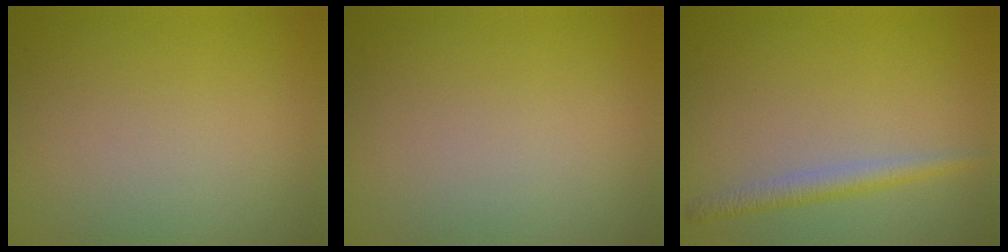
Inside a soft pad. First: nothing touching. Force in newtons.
{"total": 0.0}
{"total": 2.0, "press": 2.0, "slide": 0.1}